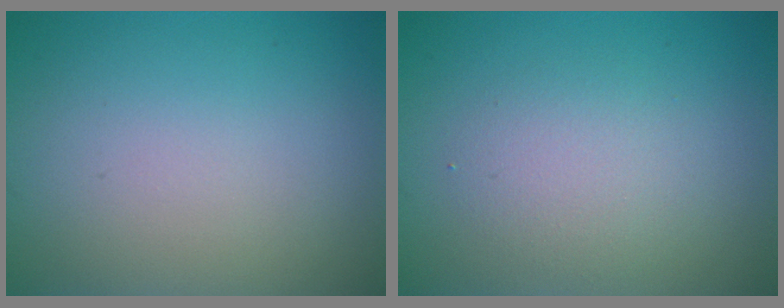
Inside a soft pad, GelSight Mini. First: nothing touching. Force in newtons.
{"total": 2.5, "press": 2.4, "slide": 0.1}